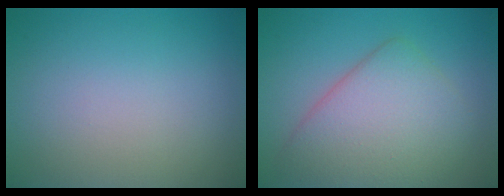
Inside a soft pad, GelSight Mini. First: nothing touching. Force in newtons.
{"total": 6.3, "press": 6.3, "slide": 0.2}